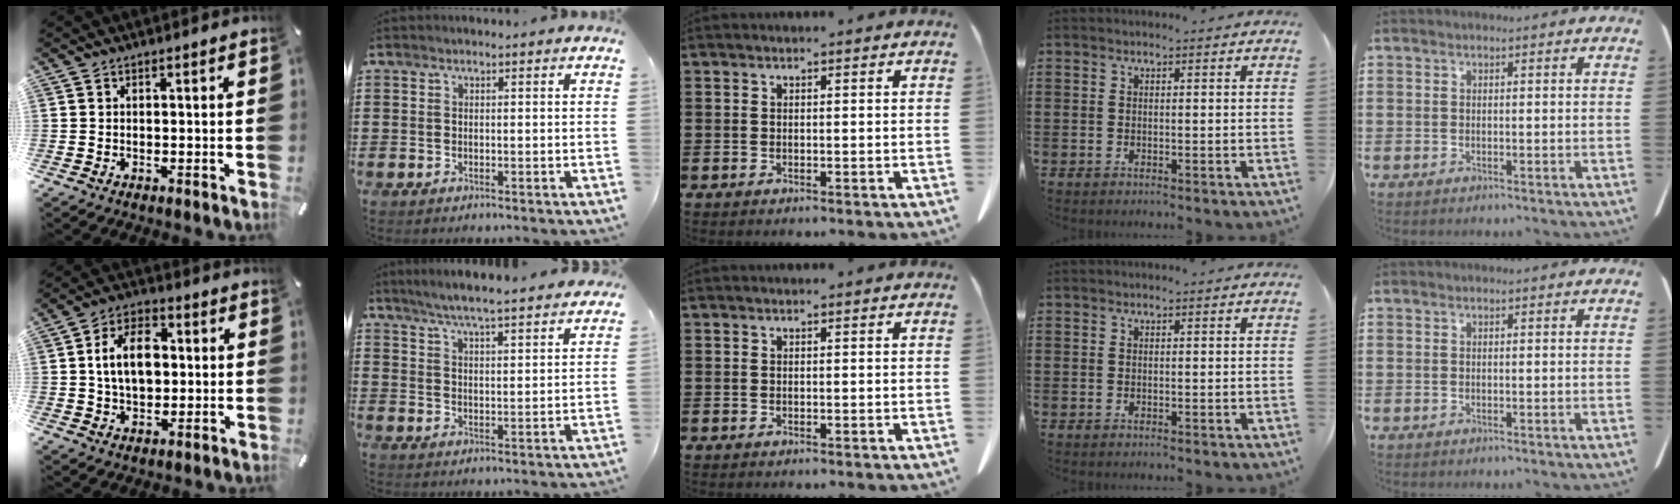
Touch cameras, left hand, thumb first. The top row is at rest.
{"thumb": {"total": 11.5, "force": [0.9, 8.1, 8.1], "torque": [-0.152, 0.008, 0.015]}, "index": {"total": 5.4, "force": [5.1, -0.3, 1.8], "torque": [-0.055, -0.026, 0.089]}}